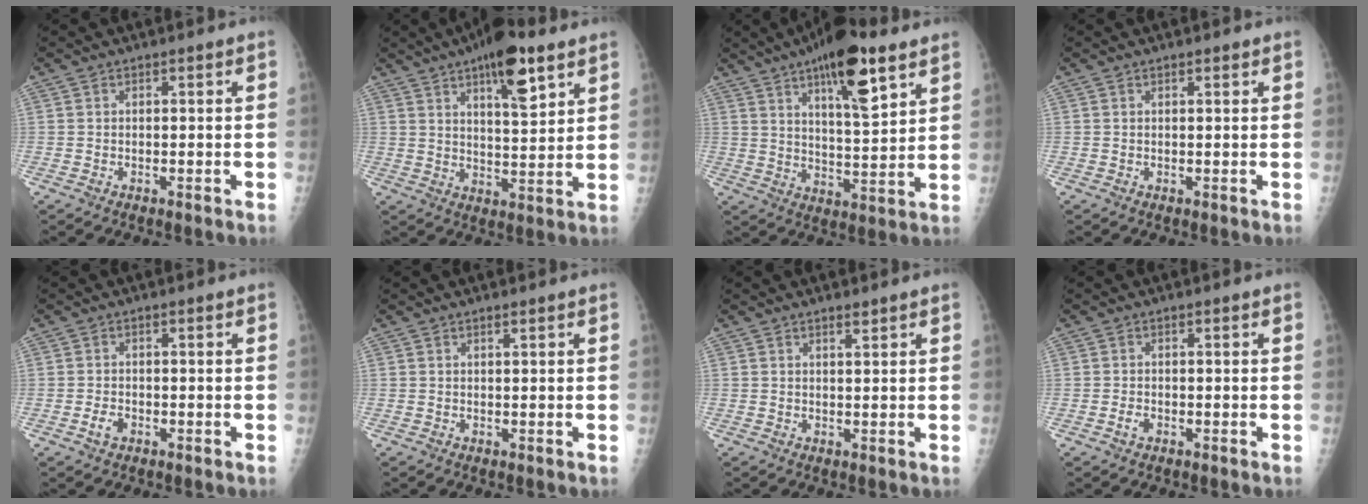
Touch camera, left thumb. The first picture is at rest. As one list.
[{"total": 12.3, "force": [6.9, 3.8, 9.4], "torque": [-0.122, -0.032, 0.106]}, {"total": 15.1, "force": [8.5, 4.3, 11.7], "torque": [-0.162, -0.041, 0.135]}, {"total": 0.7, "force": [0.5, 0.2, 0.4], "torque": [-0.004, -0.002, 0.007]}, {"total": 1.9, "force": [-1.0, 1.2, 1.1], "torque": [-0.018, 0.003, -0.017]}, {"total": 0.6, "force": [0.4, 0.0, 0.4], "torque": [-0.004, -0.001, 0.008]}, {"total": 1.3, "force": [1.0, 0.2, 0.7], "torque": [-0.008, -0.008, 0.019]}, {"total": 1.1, "force": [-0.6, 0.7, 0.7], "torque": [-0.010, 0.001, -0.010]}]